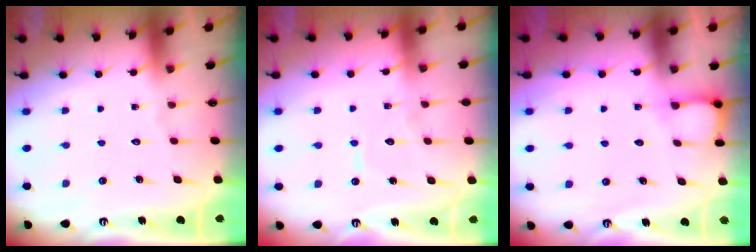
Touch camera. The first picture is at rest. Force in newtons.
{"total": 5.7, "press": 5.6, "slide": 0.6}
{"total": 3.9, "press": 3.9, "slide": 0.5}